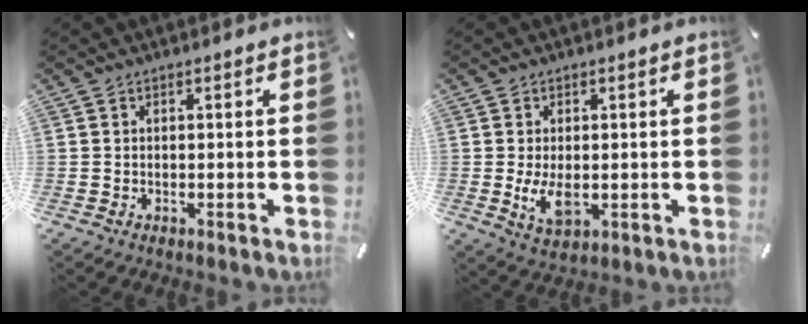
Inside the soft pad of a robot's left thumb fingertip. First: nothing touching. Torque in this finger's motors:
{"motor_torque": [0.10, 0.29, 0.26, -0.24, 0.09]}